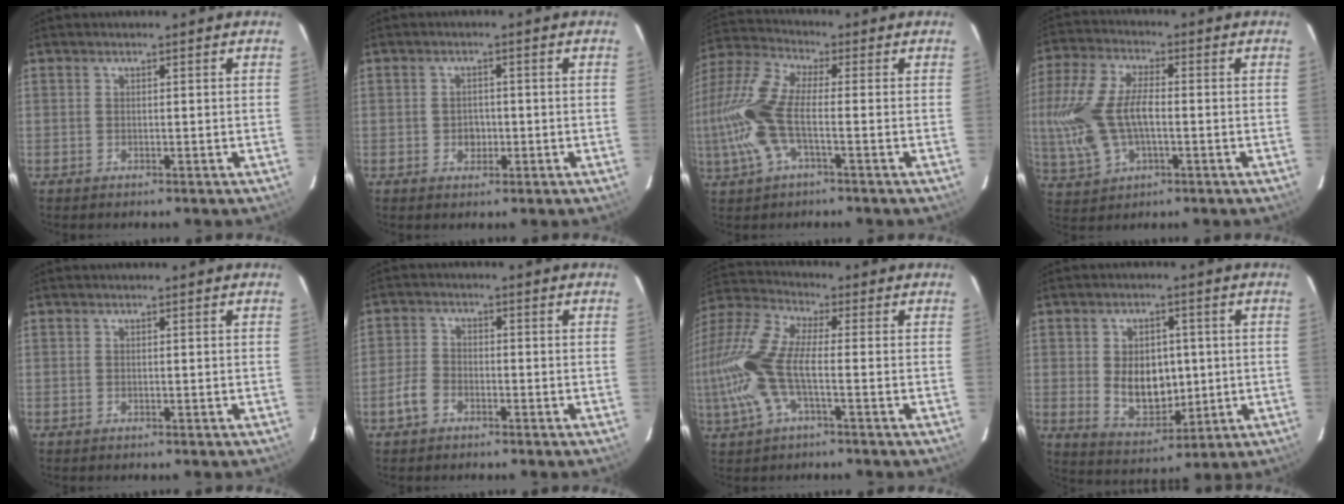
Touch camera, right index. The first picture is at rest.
{"total": 2.7, "force": [-0.4, 2.5, 1.2], "torque": [-0.020, 0.006, -0.001]}
{"total": 12.7, "force": [-2.3, 4.2, 11.8], "torque": [-0.265, 0.003, -0.048]}
{"total": 15.0, "force": [-1.1, 8.0, 12.7], "torque": [-0.283, 0.005, -0.016]}
{"total": 0.0}
{"total": 4.2, "force": [-2.4, 2.9, 1.9], "torque": [-0.049, 0.008, -0.044]}
{"total": 15.7, "force": [-2.4, 5.7, 14.4], "torque": [-0.304, 0.001, -0.051]}
{"total": 9.8, "force": [0.2, 6.8, 7.0], "torque": [-0.131, -0.005, 0.024]}